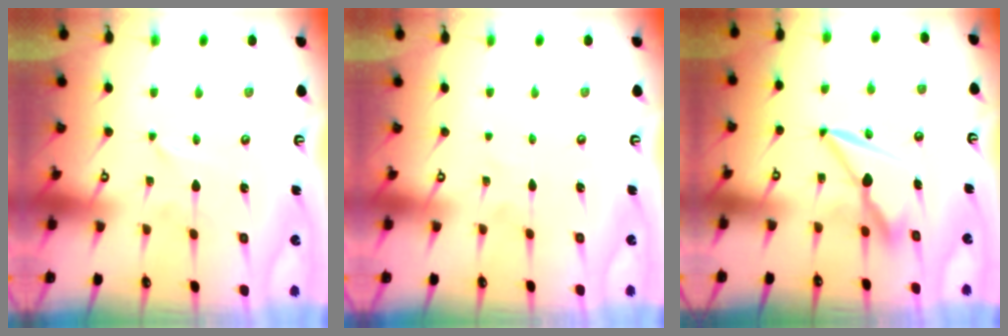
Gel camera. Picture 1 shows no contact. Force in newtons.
{"total": 1.9, "press": 1.9, "slide": 0.2}
{"total": 7.5, "press": 7.4, "slide": 1.2}